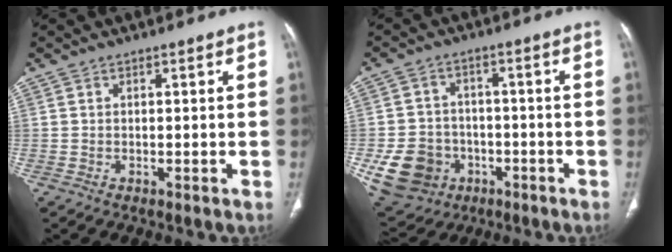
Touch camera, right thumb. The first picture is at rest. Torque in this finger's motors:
{"motor_torque": [2.59, 2.33, 0.37, -0.48, 0.04]}